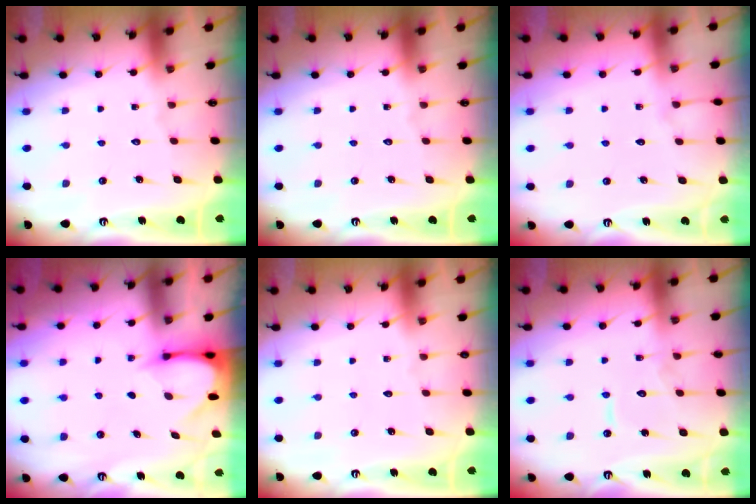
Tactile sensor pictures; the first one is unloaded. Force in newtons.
{"total": 0.0}
{"total": 2.5, "press": 2.5, "slide": 0.4}
{"total": 3.7, "press": 3.7, "slide": 0.3}
{"total": 0.0}
{"total": 7.6, "press": 7.6, "slide": 0.6}